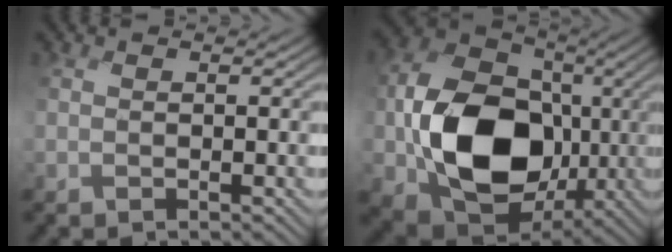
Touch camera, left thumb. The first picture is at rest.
{"total": 14.7, "force": [-2.3, 11.4, 9.0], "torque": [-0.166, -0.017, -0.049]}